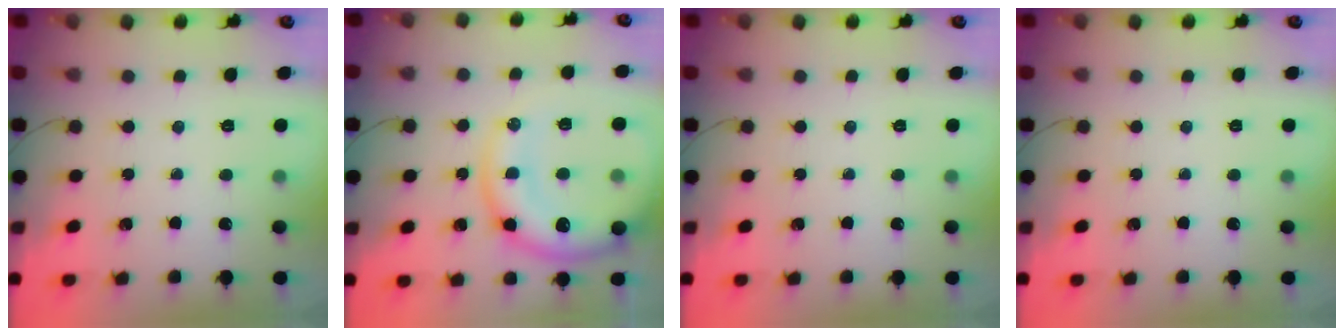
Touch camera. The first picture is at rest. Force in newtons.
{"total": 17.2, "press": 16.8, "slide": 3.3}
{"total": 0.0}
{"total": 0.0}